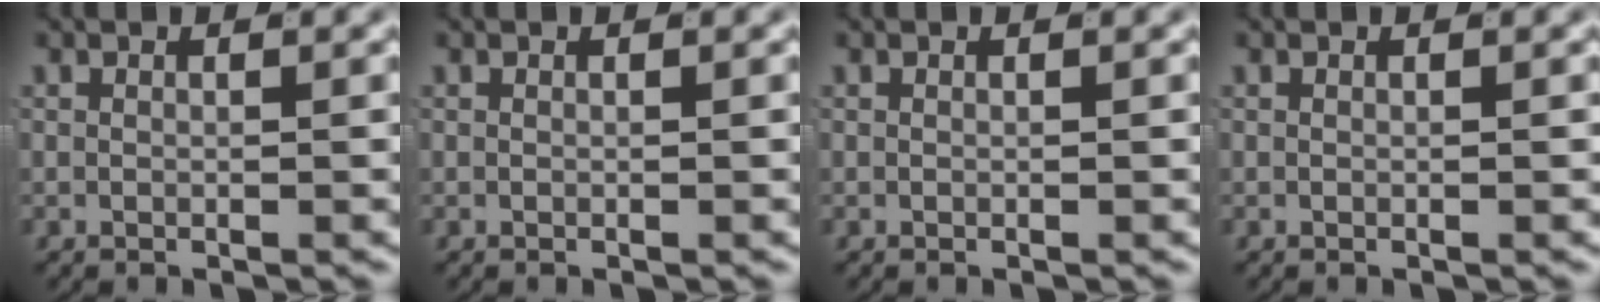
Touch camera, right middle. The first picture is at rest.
{"total": 0.0}
{"total": 0.0}
{"total": 0.0}